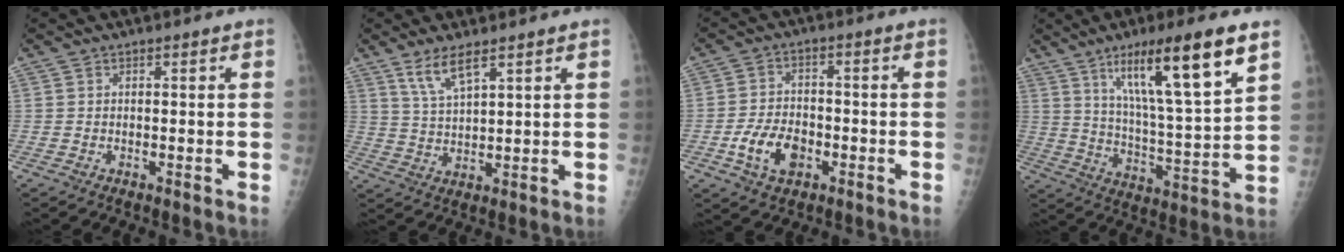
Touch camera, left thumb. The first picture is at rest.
{"total": 6.5, "force": [4.2, 1.7, 4.6], "torque": [-0.092, -0.020, 0.090]}
{"total": 8.6, "force": [-3.1, 5.7, 5.7], "torque": [-0.094, 0.017, -0.054]}
{"total": 19.3, "force": [10.3, 2.8, 16.1], "torque": [-0.258, -0.041, 0.179]}